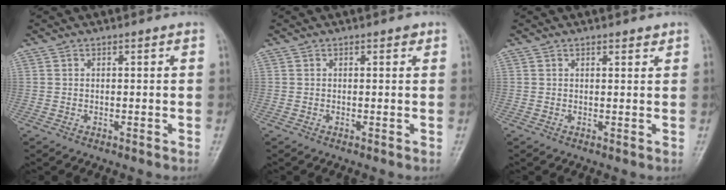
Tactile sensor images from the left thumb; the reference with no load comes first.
{"total": 0.8, "force": [0.4, 0.4, 0.5], "torque": [-0.001, -0.001, 0.002]}
{"total": 1.4, "force": [1.1, 0.5, 0.7], "torque": [-0.007, -0.007, 0.014]}